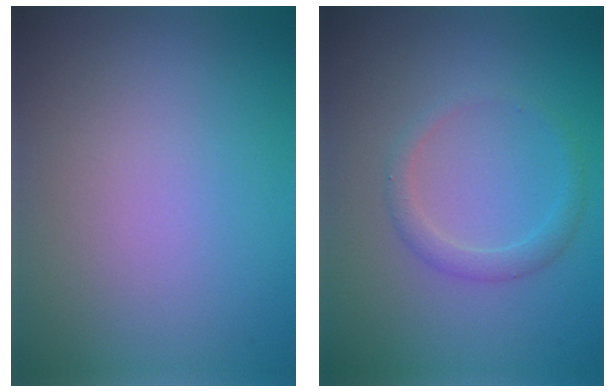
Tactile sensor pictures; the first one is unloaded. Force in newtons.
{"total": 1.7, "press": 1.7, "slide": 0.0}